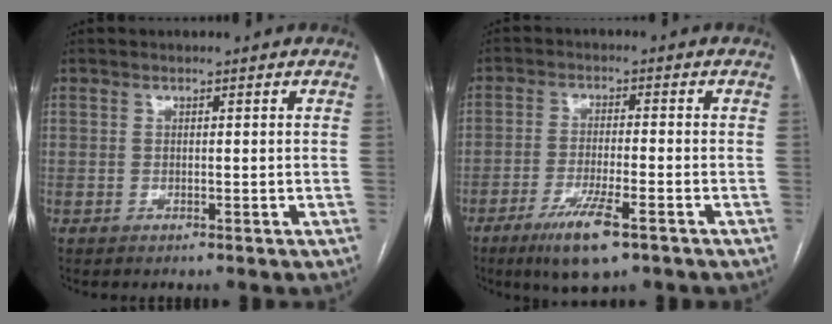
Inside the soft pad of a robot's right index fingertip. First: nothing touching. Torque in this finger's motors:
{"motor_torque": [0.49, -0.26, 0.16, 0.07]}